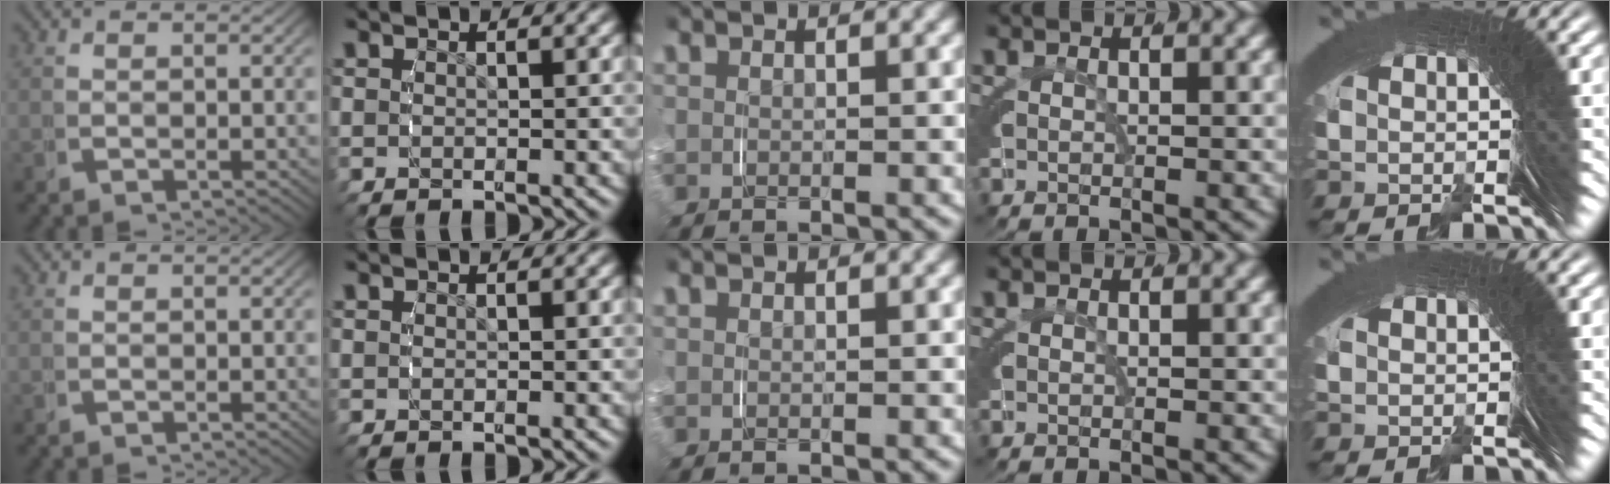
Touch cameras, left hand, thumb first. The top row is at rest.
{}